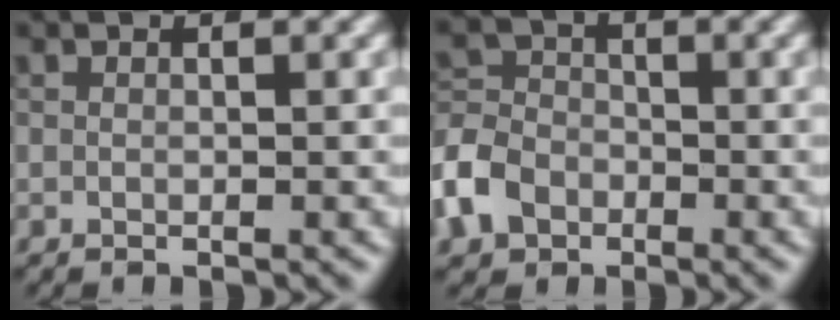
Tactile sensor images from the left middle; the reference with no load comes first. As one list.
[{"total": 5.3, "force": [-2.6, 3.9, 2.2], "torque": [-0.056, 0.002, -0.068]}]